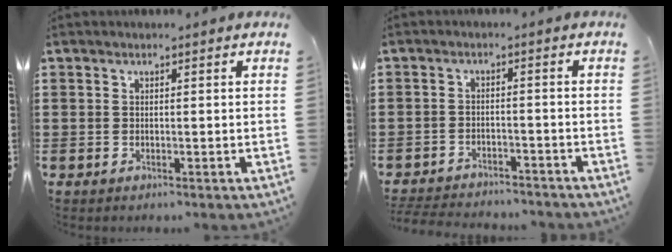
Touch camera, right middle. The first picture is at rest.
{"total": 3.4, "force": [-3.4, 0.4, 0.2], "torque": [-0.007, 0.001, -0.072]}